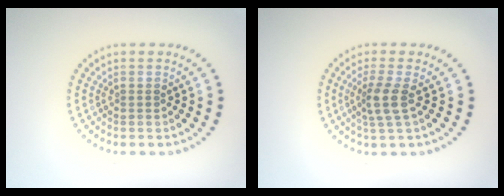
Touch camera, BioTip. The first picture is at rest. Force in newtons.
{"total": 2.5, "press": 2.0, "slide": 1.6}